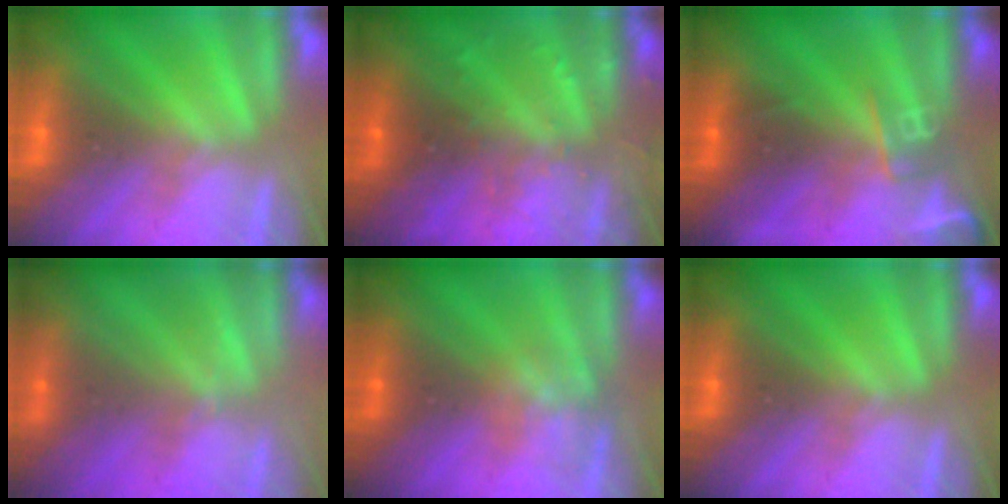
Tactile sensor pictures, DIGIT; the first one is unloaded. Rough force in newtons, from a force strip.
{"total": 2.9}
{"total": 2.7}
{"total": 2.3}
{"total": 2.8}
{"total": 0.0}